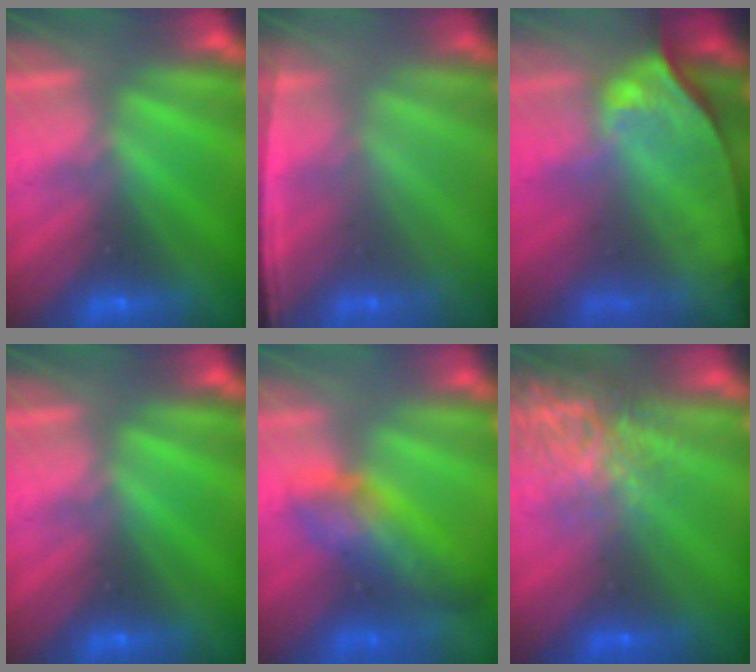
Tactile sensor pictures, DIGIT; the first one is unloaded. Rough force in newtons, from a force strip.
{"total": 1.5}
{"total": 8.0}
{"total": 0.0}
{"total": 6.7}
{"total": 7.7}